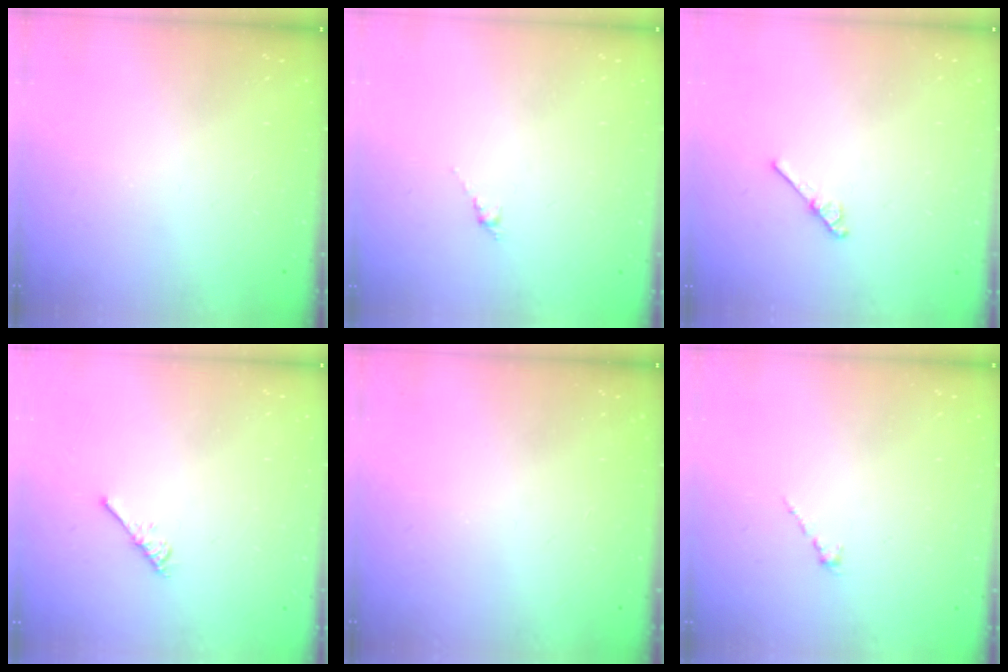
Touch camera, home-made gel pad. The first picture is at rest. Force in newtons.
{"total": 0.0}
{"total": 3.0, "press": 2.9, "slide": 0.5}
{"total": 2.7, "press": 2.7, "slide": 0.5}
{"total": 0.0}
{"total": 0.0}